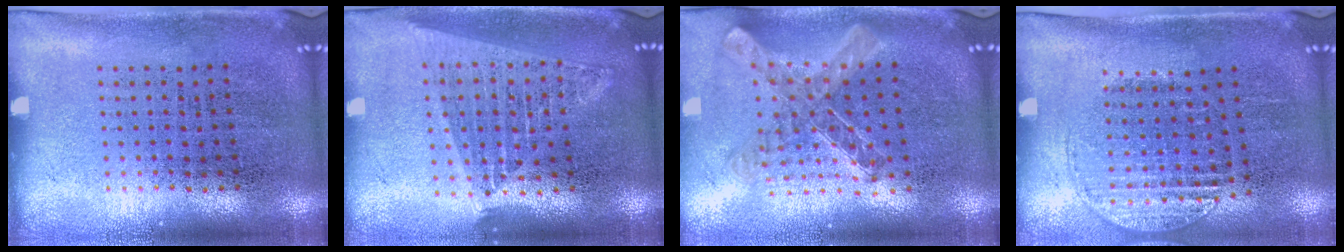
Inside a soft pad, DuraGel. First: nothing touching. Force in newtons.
{"total": 1.8, "press": 1.6, "slide": 0.8}
{"total": 1.1, "press": 1.0, "slide": 0.2}
{"total": 1.3, "press": 1.1, "slide": 0.7}